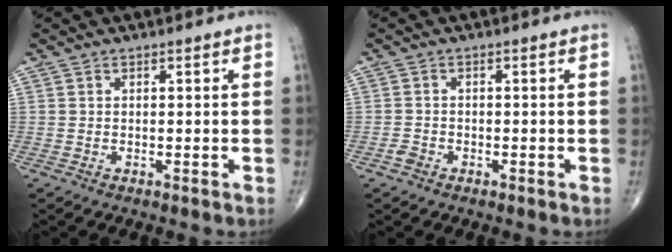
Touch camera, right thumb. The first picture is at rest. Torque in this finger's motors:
{"motor_torque": [2.69, 2.32, -0.06, -0.10, -0.01]}